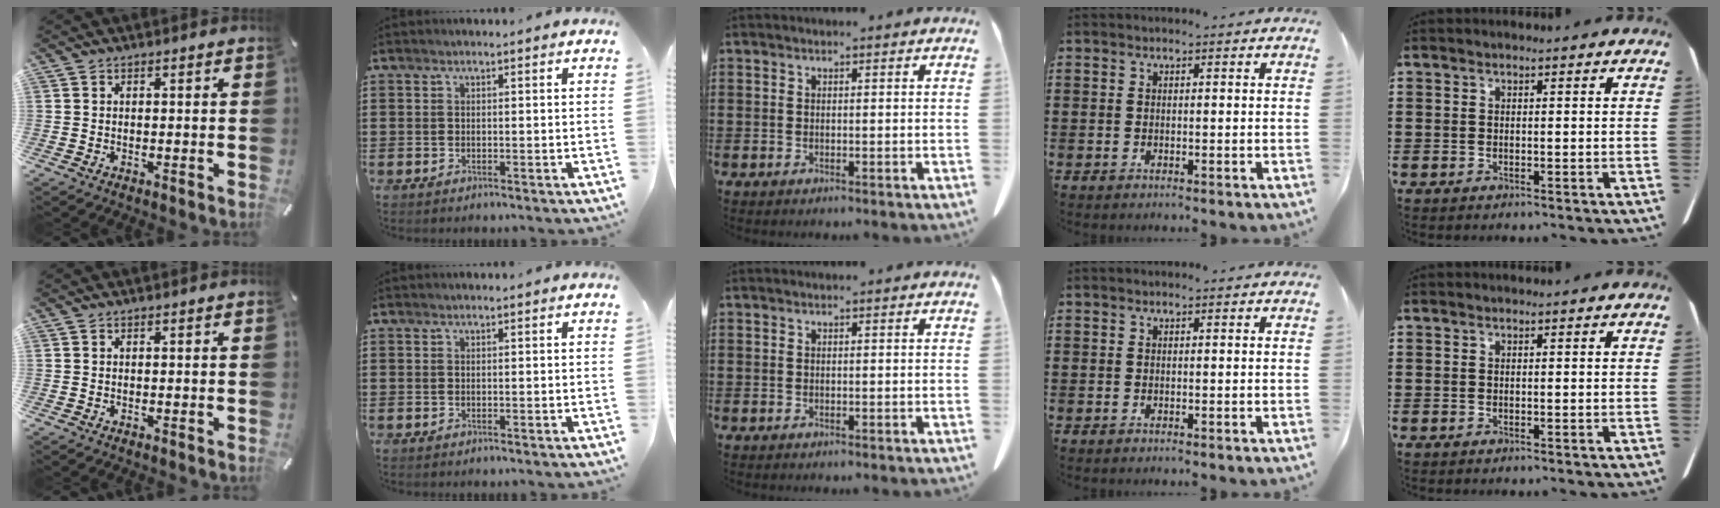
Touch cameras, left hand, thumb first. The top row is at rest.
{}